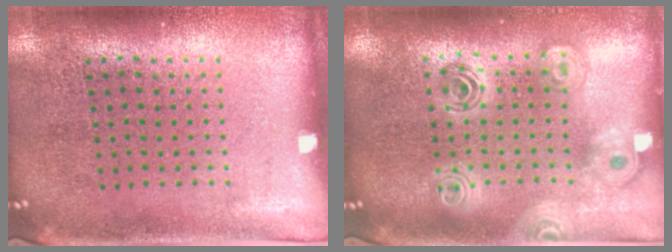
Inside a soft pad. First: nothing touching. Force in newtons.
{"total": 2.0, "press": 1.7, "slide": 1.1}